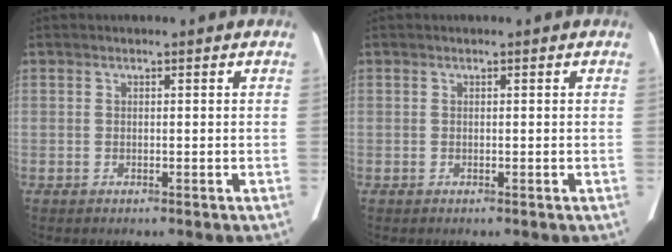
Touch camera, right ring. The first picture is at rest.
{"total": 0.0}